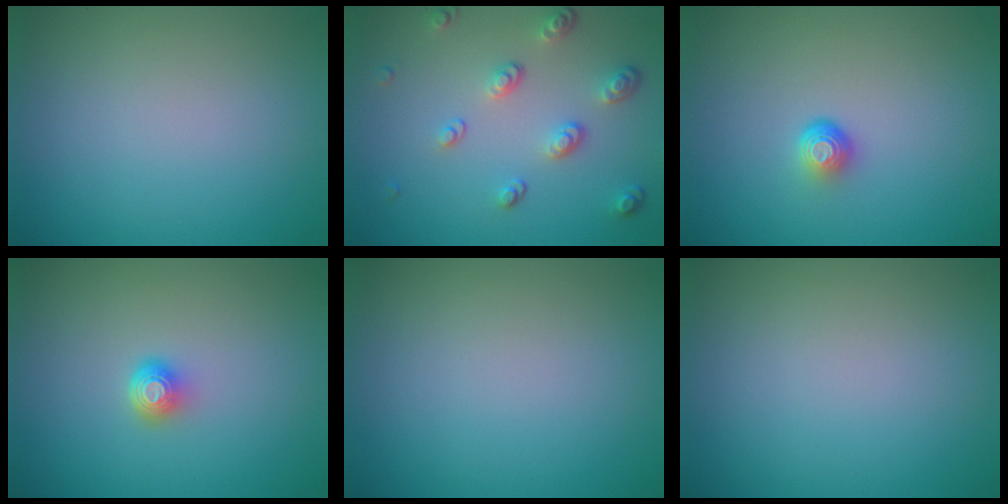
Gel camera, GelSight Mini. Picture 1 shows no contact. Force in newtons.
{"total": 3.4, "press": 2.6, "slide": 2.2}
{"total": 1.7, "press": 1.1, "slide": 1.3}
{"total": 1.6, "press": 1.2, "slide": 1.1}
{"total": 0.0}
{"total": 0.0}